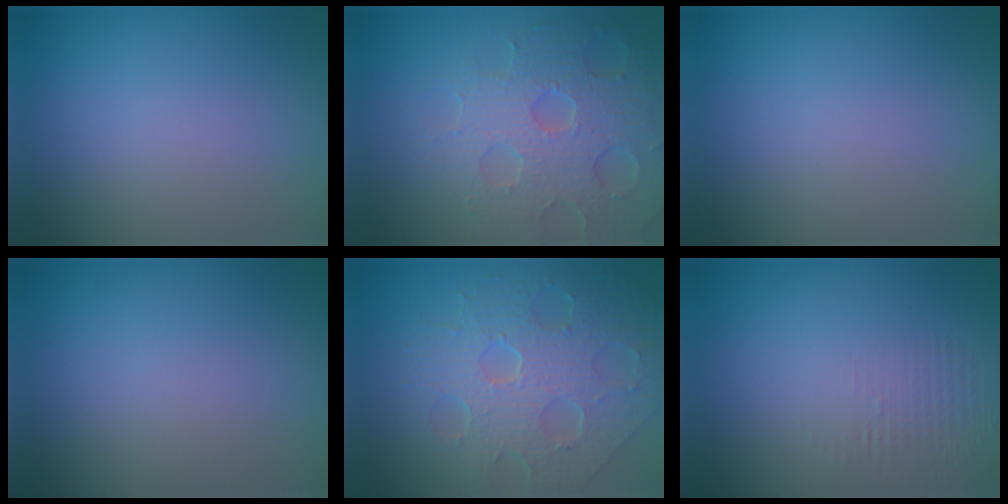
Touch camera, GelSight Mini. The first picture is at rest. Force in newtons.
{"total": 6.5, "press": 5.3, "slide": 3.9}
{"total": 0.0}
{"total": 0.0}
{"total": 8.8, "press": 6.1, "slide": 6.4}
{"total": 1.2, "press": 0.1, "slide": 1.2}